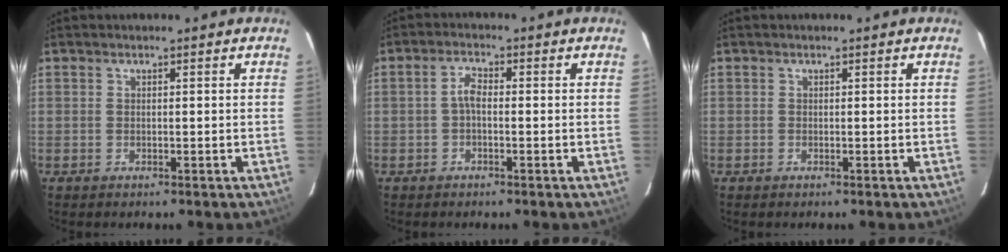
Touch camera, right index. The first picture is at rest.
{"total": 2.4, "force": [-0.6, 1.1, 2.1], "torque": [-0.044, 0.009, -0.012]}
{"total": 0.0}